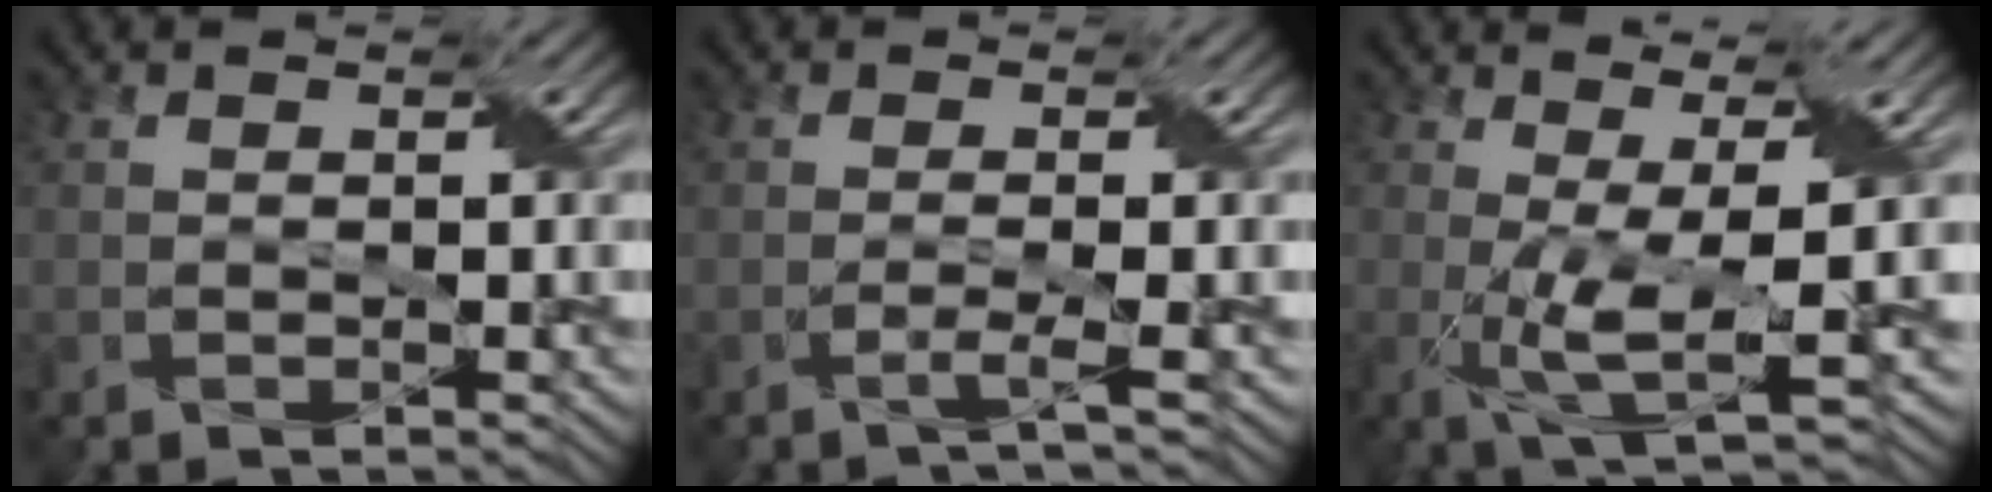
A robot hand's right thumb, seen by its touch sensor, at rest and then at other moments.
{"total": 1.9, "force": [-0.8, 0.2, 1.7], "torque": [-0.026, 0.001, -0.027]}
{"total": 5.8, "force": [0.1, 1.1, 5.7], "torque": [-0.120, 0.001, 0.004]}